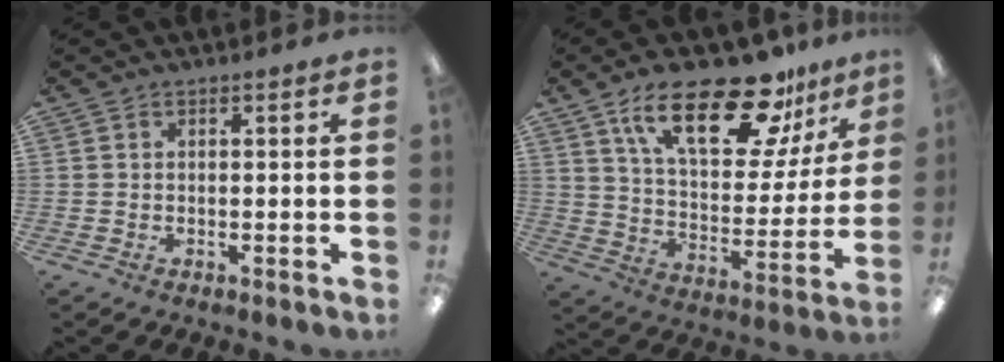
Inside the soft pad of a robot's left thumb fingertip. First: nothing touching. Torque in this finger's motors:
{"motor_torque": [0.31, 0.78, 1.49, -1.29, 0.41]}